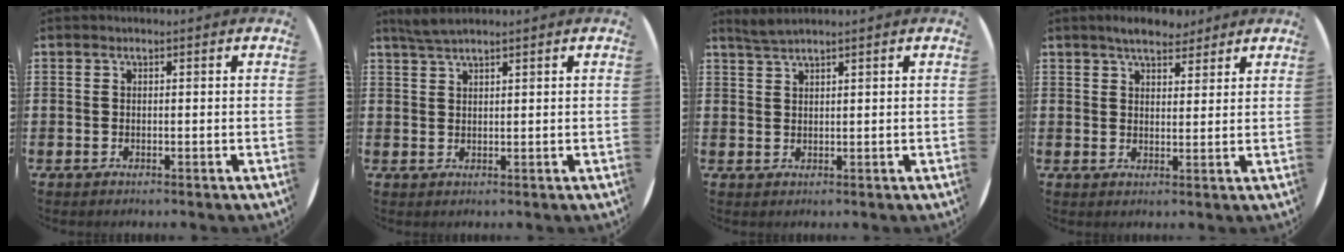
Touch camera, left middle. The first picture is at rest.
{"total": 2.2, "force": [2.0, 0.1, 0.9], "torque": [-0.020, 0.002, 0.037]}
{"total": 1.8, "force": [1.7, -0.1, 0.6], "torque": [-0.013, 0.001, 0.031]}
{"total": 4.6, "force": [4.0, 1.5, 1.5], "torque": [-0.030, -0.006, 0.072]}